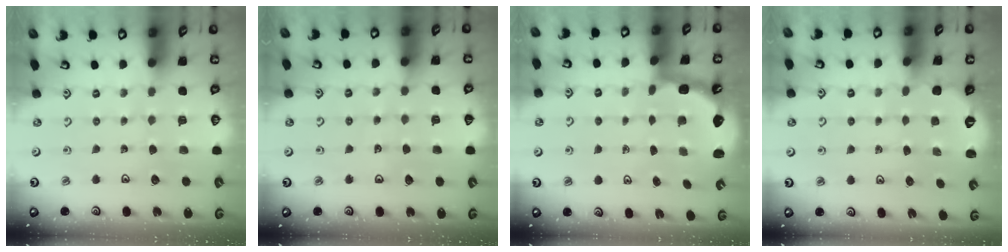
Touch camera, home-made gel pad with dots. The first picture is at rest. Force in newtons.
{"total": 2.9, "press": 2.9, "slide": 0.2}
{"total": 2.5, "press": 2.1, "slide": 1.3}
{"total": 1.8, "press": 1.1, "slide": 1.4}